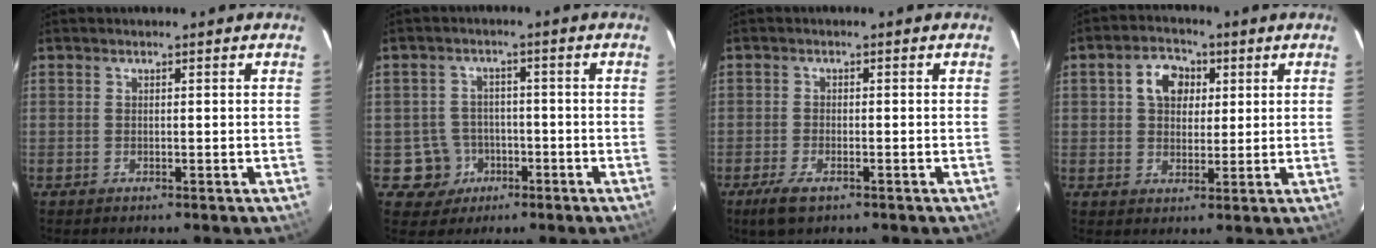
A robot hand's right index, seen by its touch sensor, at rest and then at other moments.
{"total": 6.2, "force": [-2.4, 5.7, 0.3], "torque": [-0.021, 0.025, -0.029]}
{"total": 4.2, "force": [-2.7, 1.6, 2.7], "torque": [-0.069, -0.010, -0.051]}
{"total": 6.7, "force": [2.0, 5.1, 3.9], "torque": [-0.067, 0.024, 0.035]}